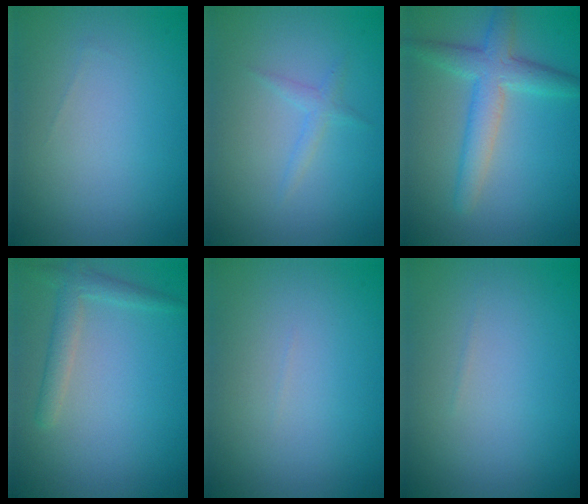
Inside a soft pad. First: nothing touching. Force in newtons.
{"total": 1.2, "press": 1.2, "slide": 0.1}
{"total": 4.4, "press": 4.4, "slide": 0.3}
{"total": 2.3, "press": 2.2, "slide": 0.2}
{"total": 0.0}
{"total": 0.0}